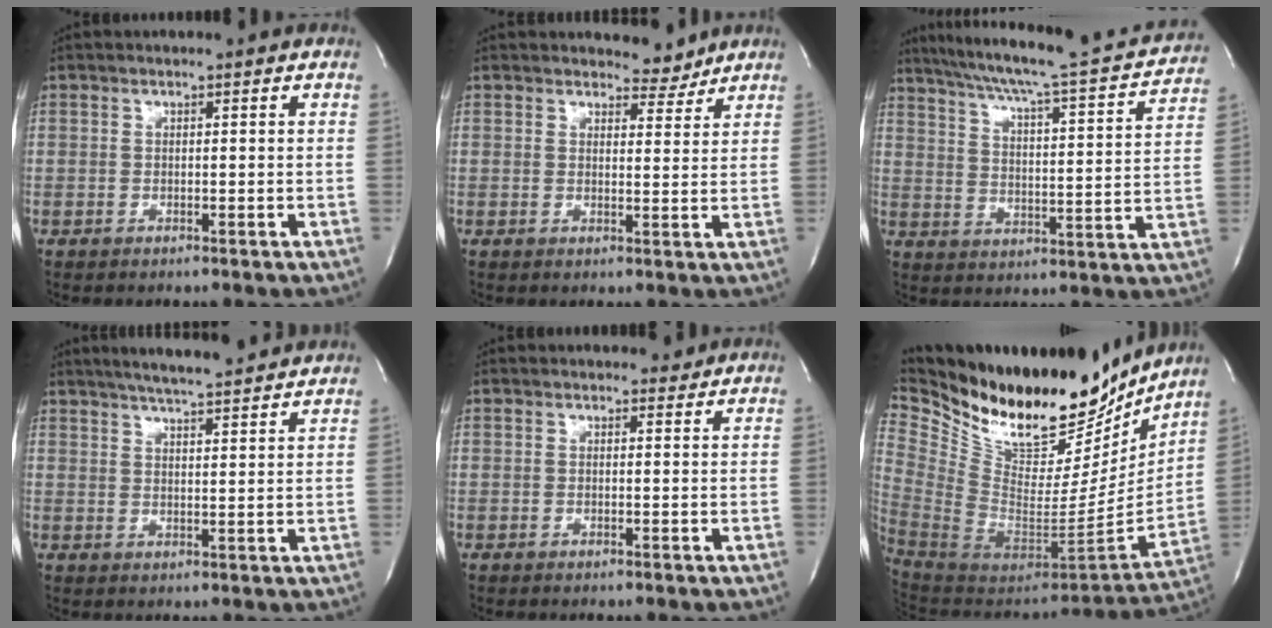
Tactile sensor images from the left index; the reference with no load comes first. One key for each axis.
{"total": 3.5, "fx": 3.2, "fy": 1.2, "fz": 0.1, "tx": 0.001, "ty": -0.015, "tz": 0.039}
{"total": 23.3, "fx": 20.9, "fy": 1.8, "fz": 10.1, "tx": -0.161, "ty": -0.023, "tz": 0.276}
{"total": 11.1, "fx": 9.9, "fy": 0.8, "fz": 5.0, "tx": -0.082, "ty": 0.014, "tz": 0.136}
{"total": 1.3, "fx": 1.2, "fy": 0.6, "fz": -0.1, "tx": -0.003, "ty": -0.001, "tz": 0.013}
{"total": 33.2, "fx": 26.6, "fy": 12.2, "fz": 15.6, "tx": -0.331, "ty": -0.026, "tz": 0.431}